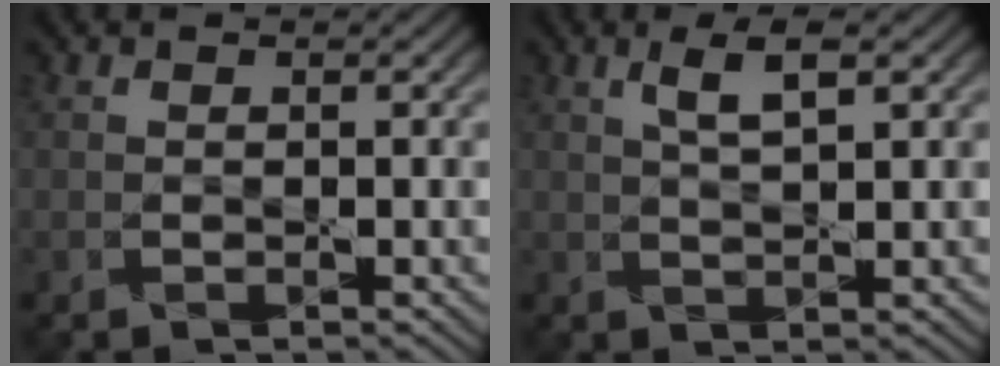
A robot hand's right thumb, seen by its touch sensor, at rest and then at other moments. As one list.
[{"total": 3.3, "force": [1.6, 0.6, 2.9], "torque": [-0.062, 0.005, 0.032]}]